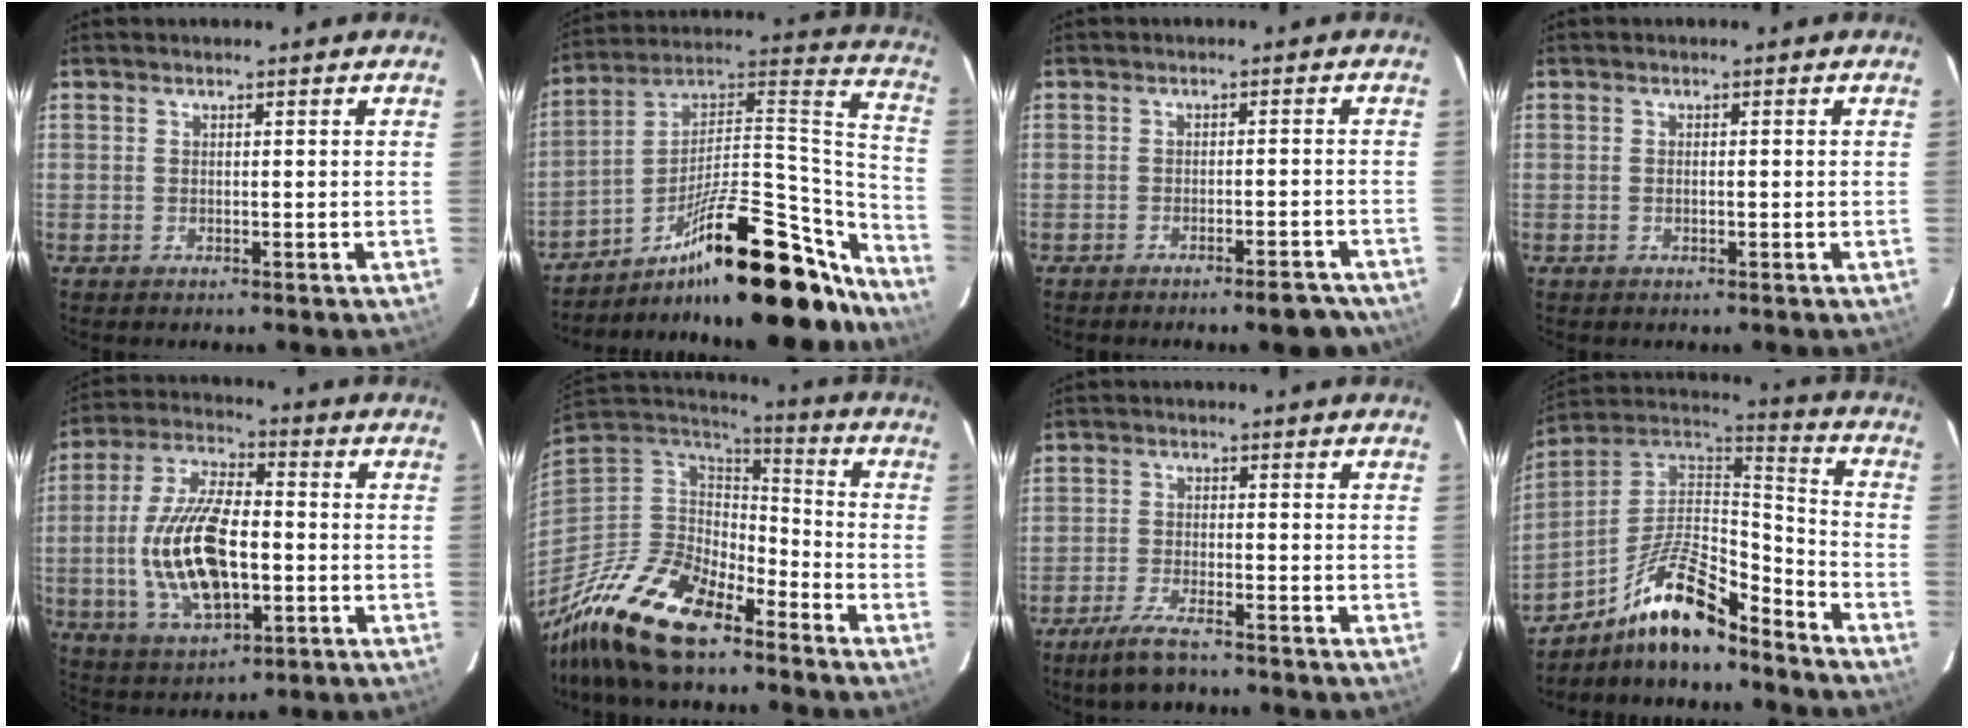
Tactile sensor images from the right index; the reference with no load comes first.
{"total": 30.9, "force": [-22.8, 9.4, 18.7], "torque": [-0.237, 0.042, -0.341]}
{"total": 5.7, "force": [-4.8, 1.6, 2.7], "torque": [-0.034, 0.010, -0.049]}
{"total": 0.8, "force": [-0.1, 0.3, 0.8], "torque": [-0.015, 0.001, -0.004]}
{"total": 17.4, "force": [-2.7, 7.8, 15.3], "torque": [-0.317, -0.002, -0.042]}
{"total": 19.1, "force": [-13.9, 8.0, 10.5], "torque": [-0.233, -0.028, -0.256]}
{"total": 6.4, "force": [-5.1, 1.4, 3.6], "torque": [-0.095, -0.008, -0.096]}
{"total": 15.4, "force": [-10.6, 5.0, 10.0], "torque": [-0.205, 0.014, -0.198]}